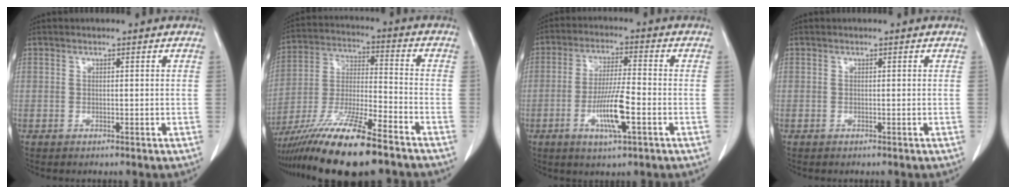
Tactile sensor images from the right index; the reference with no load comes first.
{"total": 17.1, "force": [-12.1, 2.2, 11.9], "torque": [-0.232, -0.035, -0.220]}
{"total": 8.5, "force": [-3.0, 0.8, 7.9], "torque": [-0.152, -0.007, -0.054]}
{"total": 0.0}